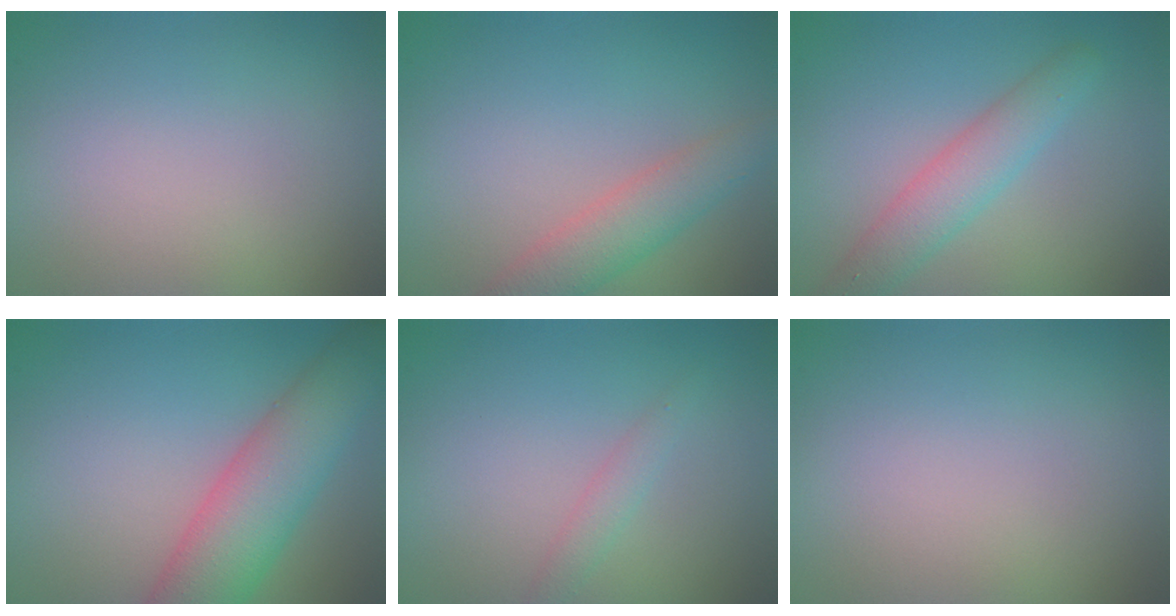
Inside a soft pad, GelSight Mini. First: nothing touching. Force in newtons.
{"total": 3.9, "press": 3.9, "slide": 0.1}
{"total": 3.7, "press": 3.7, "slide": 0.1}
{"total": 7.6, "press": 7.6, "slide": 0.4}
{"total": 1.4, "press": 1.4, "slide": 0.1}
{"total": 0.0}